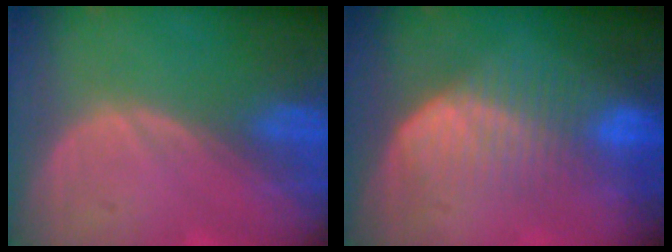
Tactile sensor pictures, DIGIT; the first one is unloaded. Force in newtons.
{"total": 6.7, "press": 6.6, "slide": 1.4}